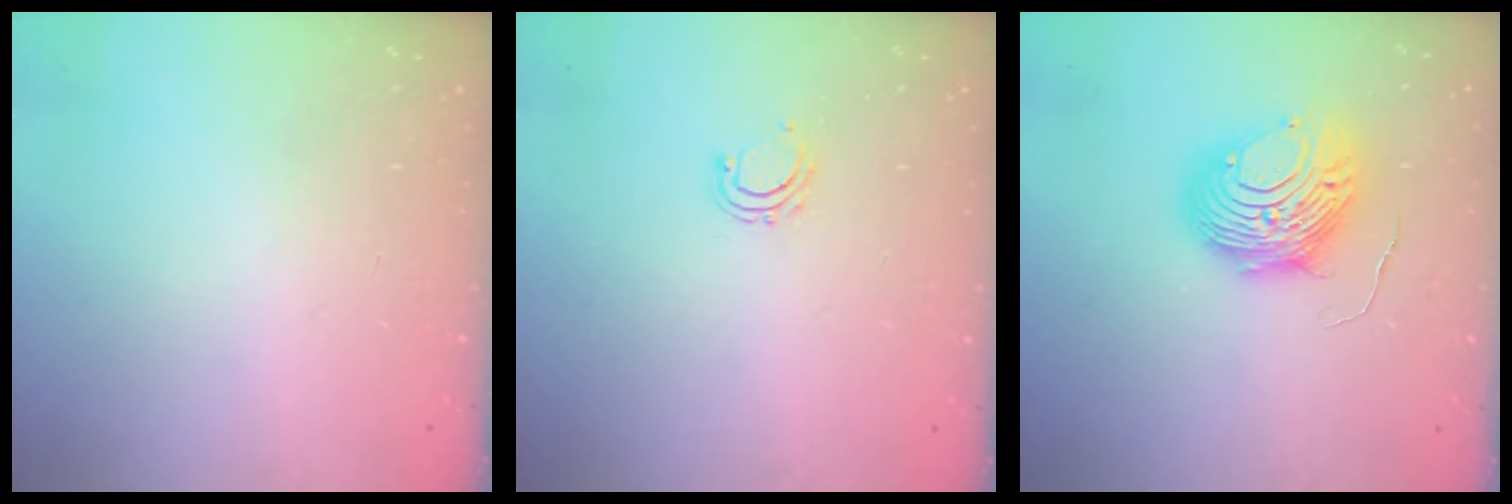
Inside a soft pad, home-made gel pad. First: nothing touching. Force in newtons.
{"total": 5.3, "press": 5.2, "slide": 1.1}
{"total": 10.8, "press": 10.8, "slide": 0.9}